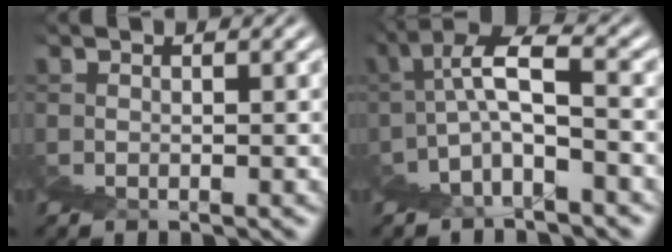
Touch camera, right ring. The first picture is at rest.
{"total": 8.0, "force": [0.7, 5.8, 5.4], "torque": [-0.108, 0.008, -0.004]}